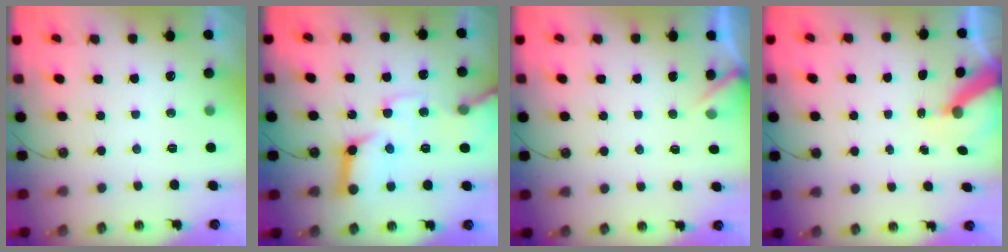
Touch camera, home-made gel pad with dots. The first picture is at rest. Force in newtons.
{"total": 17.1, "press": 16.9, "slide": 2.0}
{"total": 2.9, "press": 2.9, "slide": 0.3}
{"total": 6.7, "press": 6.7, "slide": 0.7}